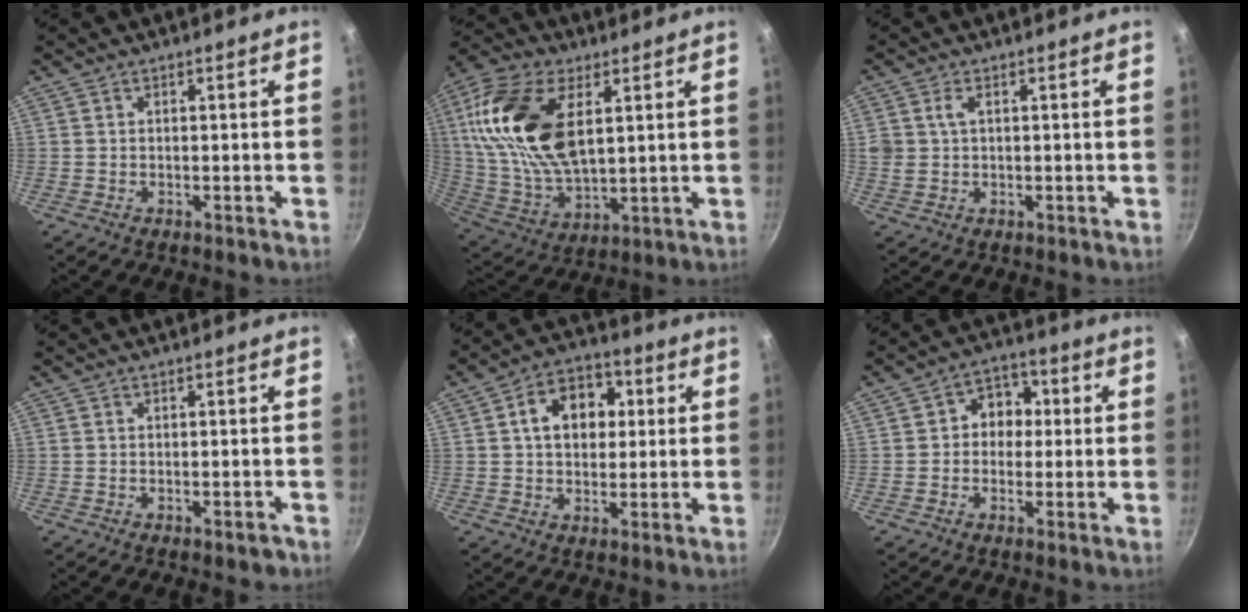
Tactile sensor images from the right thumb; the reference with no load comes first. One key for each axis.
{"total": 22.3, "fx": 6.5, "fy": 12.0, "fz": 17.5, "tx": -0.334, "ty": -0.018, "tz": 0.127}
{"total": 2.8, "fx": 0.8, "fy": 1.8, "fz": 2.0, "tx": -0.034, "ty": 0.001, "tz": 0.017}
{"total": 1.6, "fx": -1.0, "fy": 0.6, "fz": 1.1, "tx": -0.015, "ty": 0.011, "tz": -0.007}
{"total": 11.4, "fx": 2.2, "fy": 8.3, "fz": 7.5, "tx": -0.080, "ty": 0.016, "tz": 0.022}
{"total": 7.3, "fx": 0.3, "fy": 6.1, "fz": 3.9, "tx": -0.004, "ty": 0.018, "tz": -0.007}